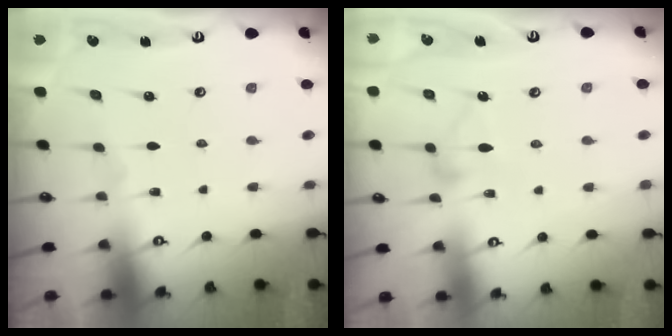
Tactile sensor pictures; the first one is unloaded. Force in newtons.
{"total": 9.8, "press": 9.8, "slide": 0.2}